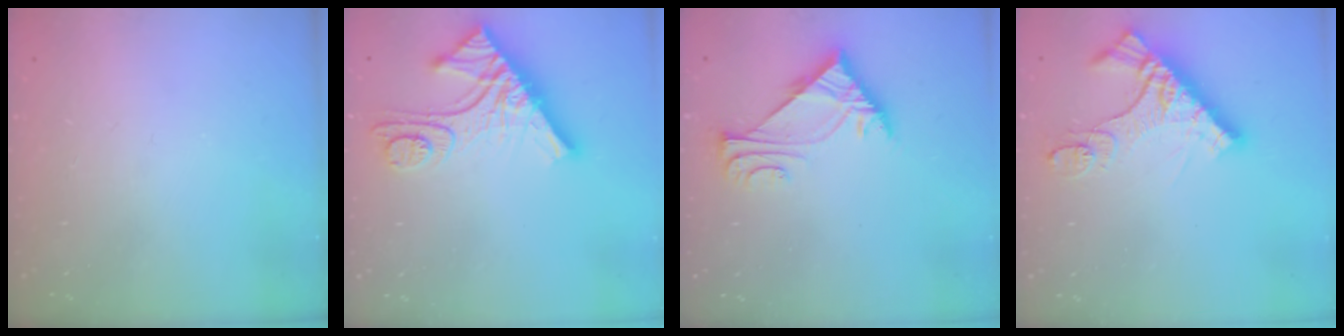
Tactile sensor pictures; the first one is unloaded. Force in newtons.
{"total": 13.4, "press": 13.4, "slide": 1.1}
{"total": 6.5, "press": 6.4, "slide": 1.2}
{"total": 12.3, "press": 12.2, "slide": 1.2}